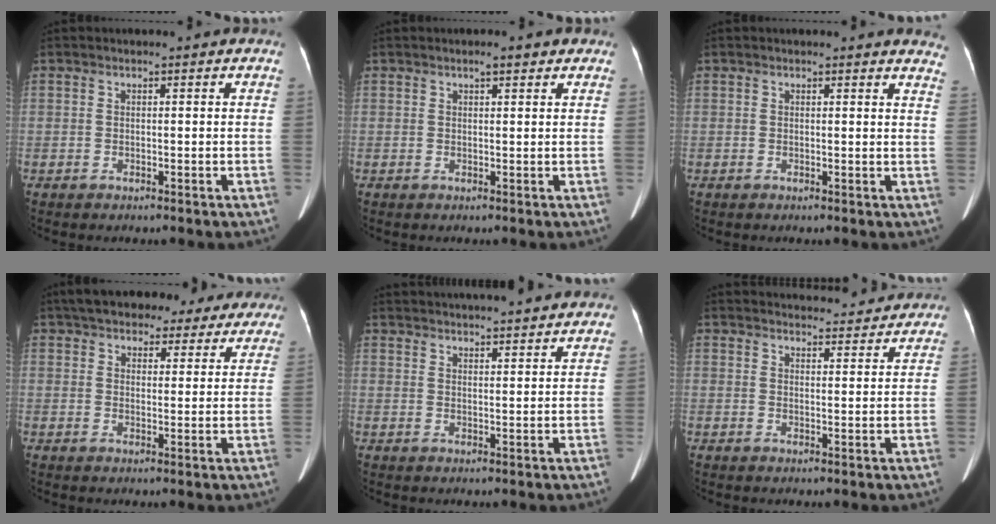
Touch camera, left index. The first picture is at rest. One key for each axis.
{"total": 1.5, "fx": 0.9, "fy": 0.3, "fz": 1.1, "tx": -0.016, "ty": -0.002, "tz": 0.016}
{"total": 7.0, "fx": 6.9, "fy": 0.9, "fz": 1.2, "tx": 0.017, "ty": -0.039, "tz": 0.040}
{"total": 18.7, "fx": 15.8, "fy": 6.8, "fz": 7.4, "tx": -0.102, "ty": 0.025, "tz": 0.199}
{"total": 18.7, "fx": 17.5, "fy": 2.0, "fz": 6.5, "tx": -0.099, "ty": 0.029, "tz": 0.239}
{"total": 16.1, "fx": 15.5, "fy": 2.4, "fz": 3.3, "tx": -0.030, "ty": 0.003, "tz": 0.191}